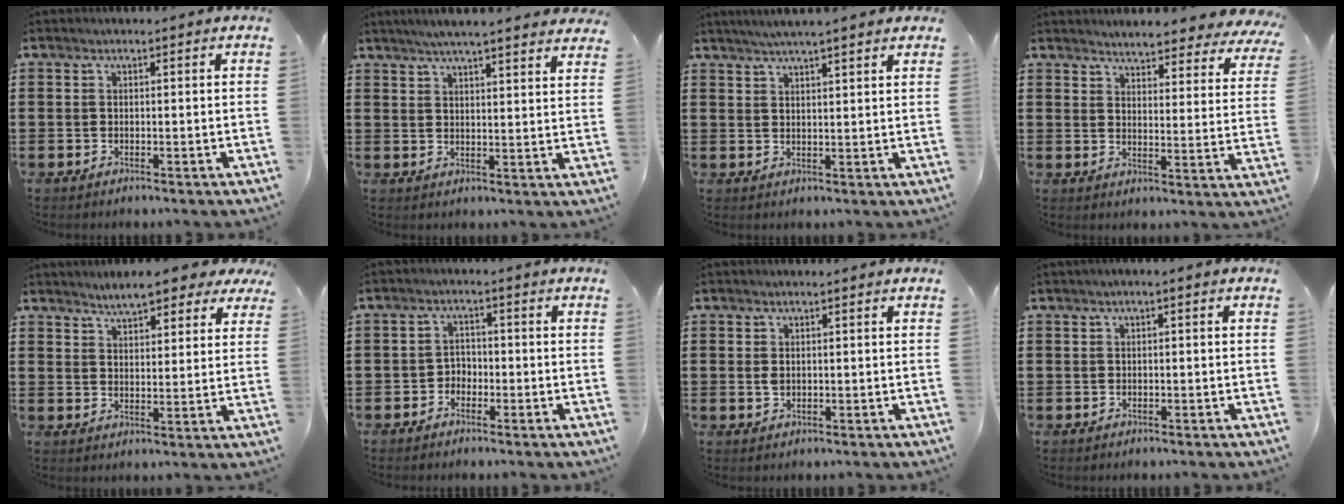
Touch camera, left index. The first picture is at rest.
{"total": 4.7, "force": [4.3, -0.3, 1.8], "torque": [-0.048, -0.014, 0.076]}
{"total": 3.4, "force": [3.0, -0.3, 1.6], "torque": [-0.038, -0.004, 0.054]}
{"total": 4.6, "force": [4.5, -0.2, 0.9], "torque": [-0.032, -0.033, 0.077]}
{"total": 5.6, "force": [5.0, 1.2, 2.1], "torque": [-0.050, -0.011, 0.091]}
{"total": 2.2, "force": [-1.7, 1.4, 0.3], "torque": [-0.012, 0.005, -0.039]}
{"total": 1.2, "force": [0.2, 0.8, 0.8], "torque": [-0.020, 0.005, 0.002]}
{"total": 1.0, "force": [-0.4, 0.2, 0.9], "torque": [-0.015, -0.002, -0.007]}